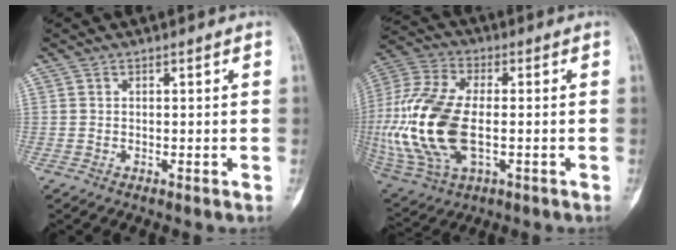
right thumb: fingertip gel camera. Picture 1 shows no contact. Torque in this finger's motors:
{"motor_torque": [2.27, 2.21, 1.39, -1.38, 0.51]}